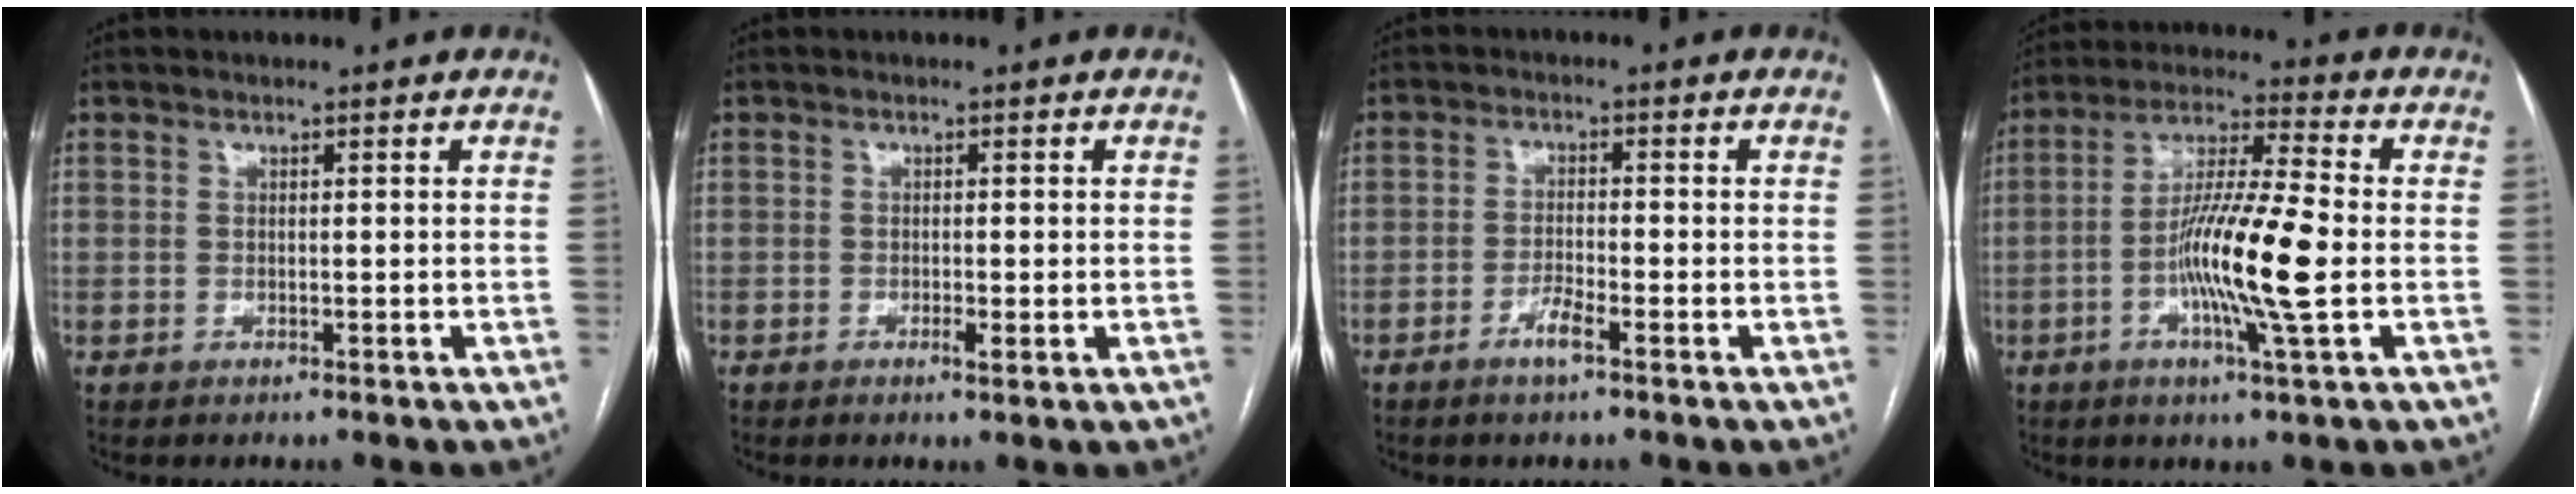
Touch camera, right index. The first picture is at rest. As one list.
[{"total": 1.5, "force": [-0.6, 0.4, 1.3], "torque": [-0.022, -0.001, -0.008]}, {"total": 2.9, "force": [-1.9, 0.2, 2.2], "torque": [-0.043, 0.000, -0.041]}, {"total": 13.3, "force": [-2.7, 0.0, 13.0], "torque": [-0.247, -0.007, -0.057]}]